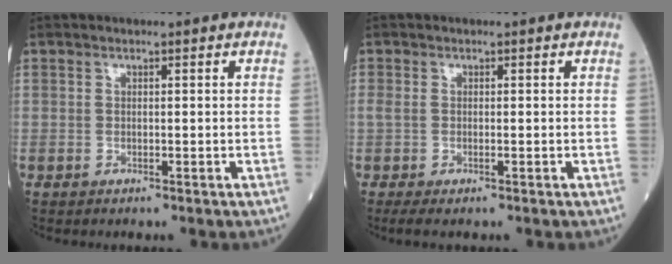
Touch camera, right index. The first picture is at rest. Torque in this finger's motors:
{"motor_torque": [0.40, -0.19, 0.23, 0.06]}